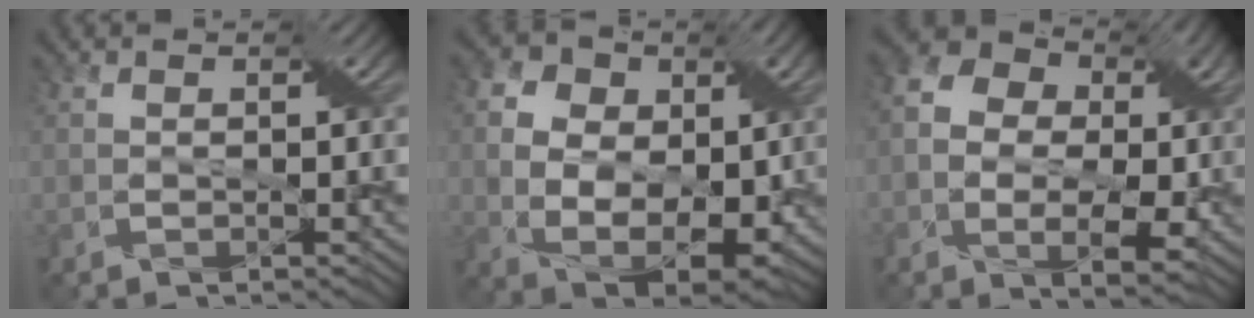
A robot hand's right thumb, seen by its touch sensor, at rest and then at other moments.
{"total": 12.7, "force": [0.7, 9.6, 8.3], "torque": [-0.178, -0.011, 0.020]}
{"total": 12.3, "force": [0.2, 9.2, 8.2], "torque": [-0.167, 0.000, 0.004]}